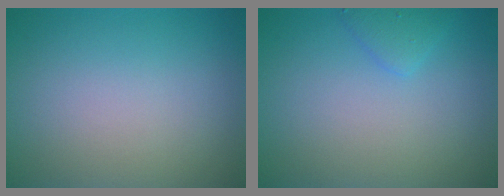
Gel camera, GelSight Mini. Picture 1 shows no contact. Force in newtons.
{"total": 1.5, "press": 1.5, "slide": 0.0}